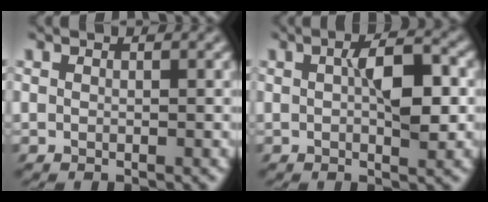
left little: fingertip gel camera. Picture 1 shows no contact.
{"total": 5.2, "force": [0.4, 2.4, 4.5], "torque": [-0.080, 0.004, 0.004]}